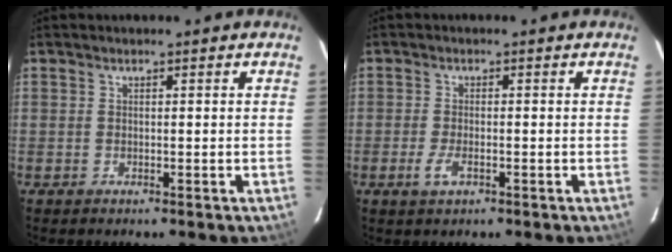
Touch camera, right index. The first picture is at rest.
{"total": 3.0, "force": [-1.4, 1.1, 2.5], "torque": [-0.054, -0.006, -0.025]}